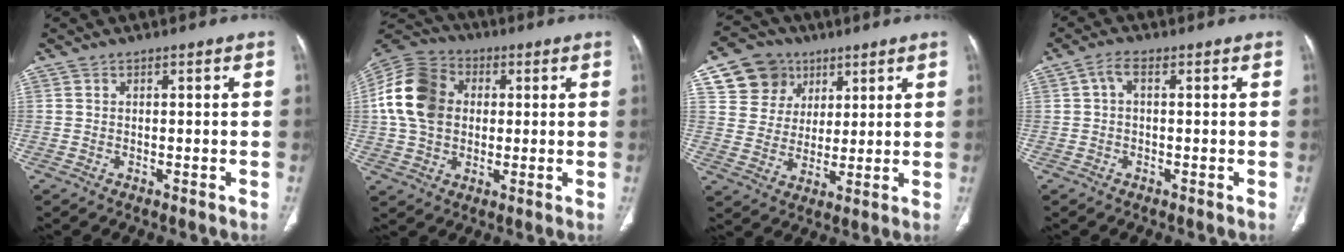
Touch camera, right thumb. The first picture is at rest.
{"total": 15.3, "force": [1.6, 11.7, 9.7], "torque": [-0.177, 0.019, 0.021]}
{"total": 11.3, "force": [5.6, 9.4, 2.9], "torque": [-0.021, -0.014, 0.107]}
{"total": 2.3, "force": [0.3, 1.1, 1.9], "torque": [-0.037, 0.011, 0.003]}